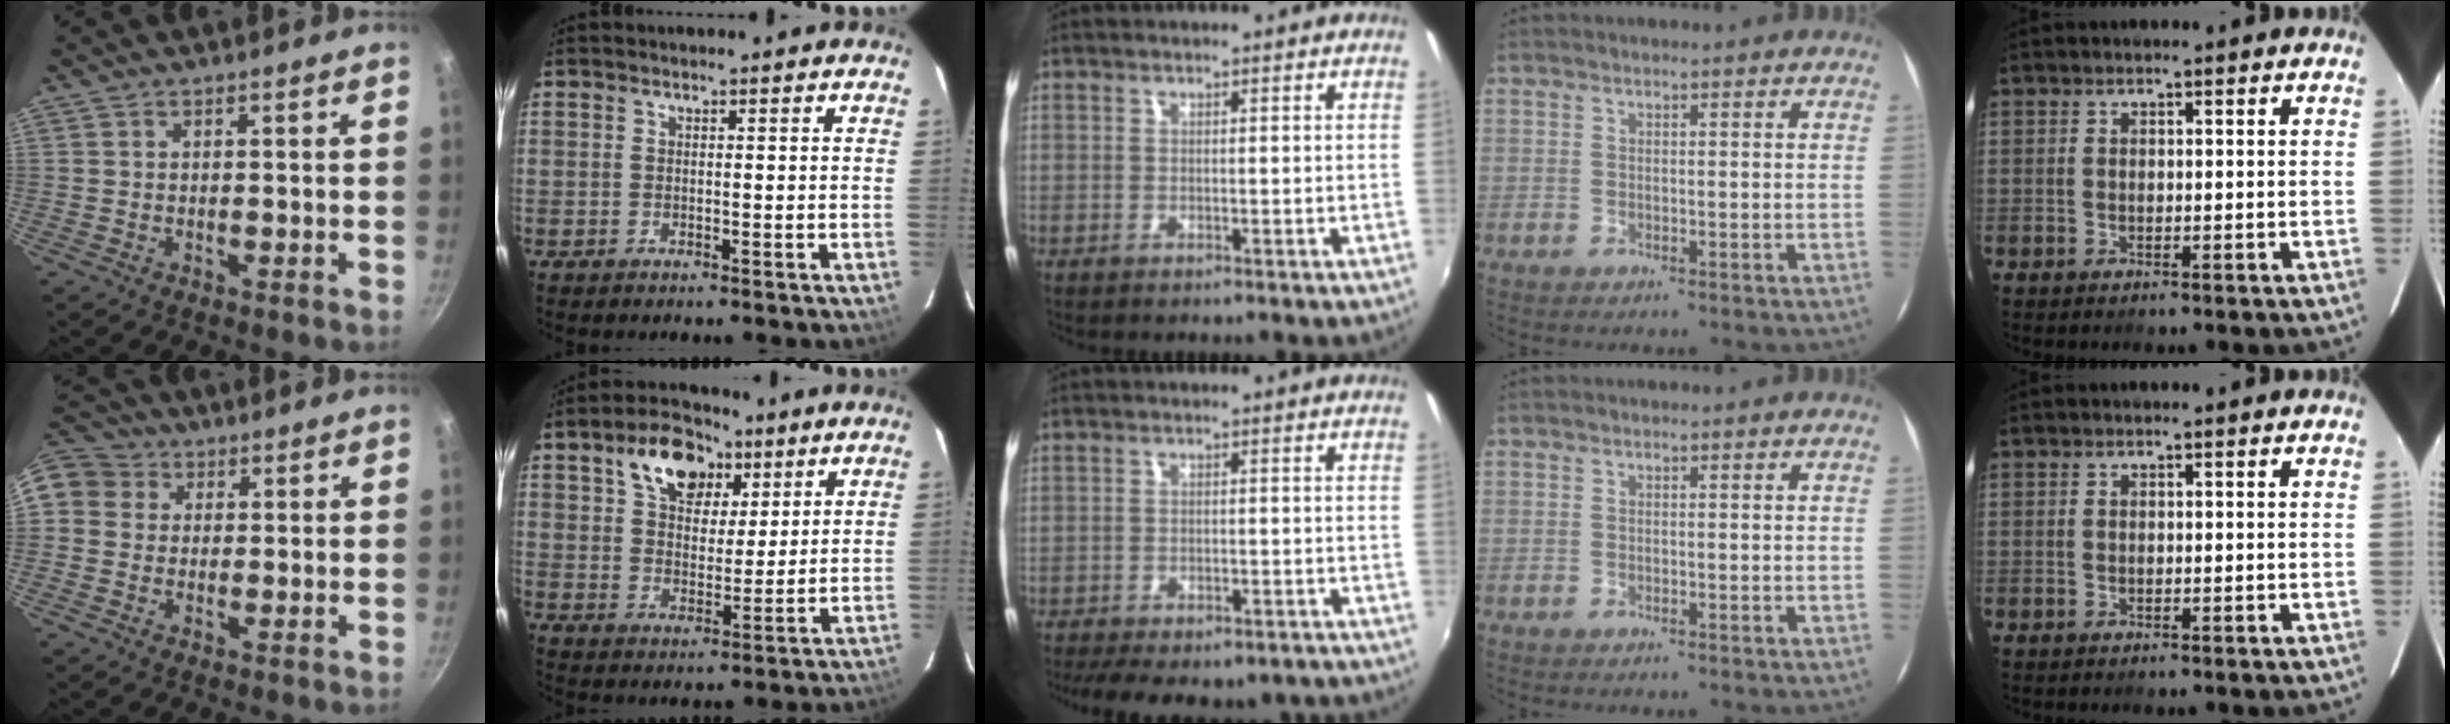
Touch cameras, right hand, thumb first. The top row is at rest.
{"thumb": {"total": 11.0, "force": [2.5, 9.7, 4.5], "torque": [-0.086, 0.028, 0.031]}, "index": {"total": 12.2, "force": [6.7, 7.4, 7.0], "torque": [-0.124, 0.027, 0.114]}, "middle": {"total": 14.4, "force": [-11.4, 5.4, 6.8], "torque": [-0.148, -0.026, -0.145]}}